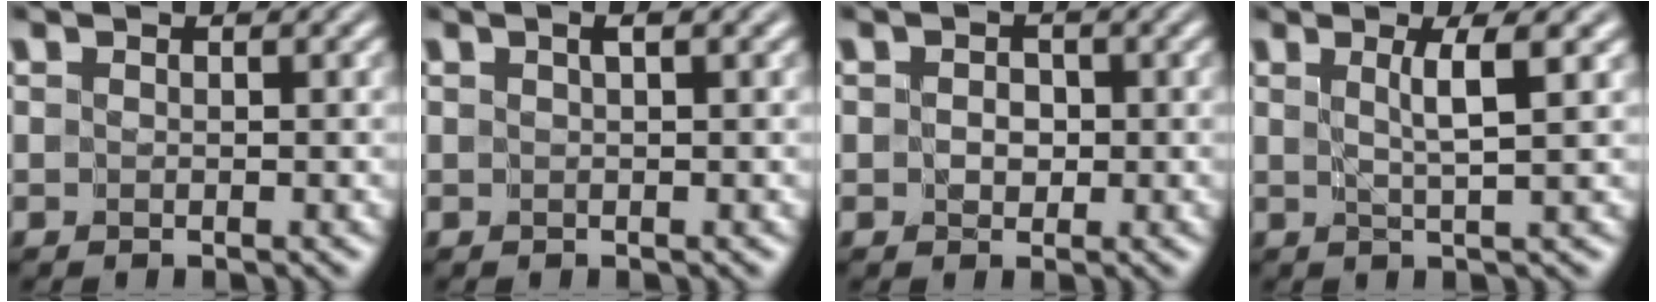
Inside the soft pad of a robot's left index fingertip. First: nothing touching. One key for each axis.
{"total": 1.5, "fx": 0.8, "fy": 0.2, "fz": 1.3, "tx": -0.014, "ty": -0.006, "tz": 0.010}
{"total": 1.6, "fx": 0.0, "fy": 1.3, "fz": 1.0, "tx": -0.011, "ty": 0.001, "tz": -0.005}
{"total": 2.9, "fx": 1.0, "fy": 0.2, "fz": 2.7, "tx": -0.036, "ty": -0.001, "tz": 0.016}